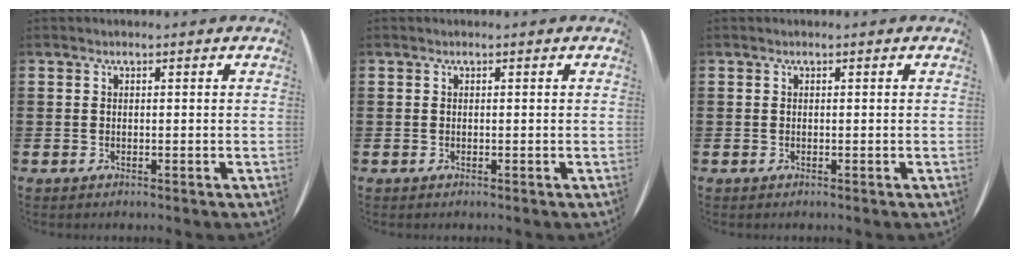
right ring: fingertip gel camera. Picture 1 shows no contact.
{"total": 0.0}
{"total": 0.0}